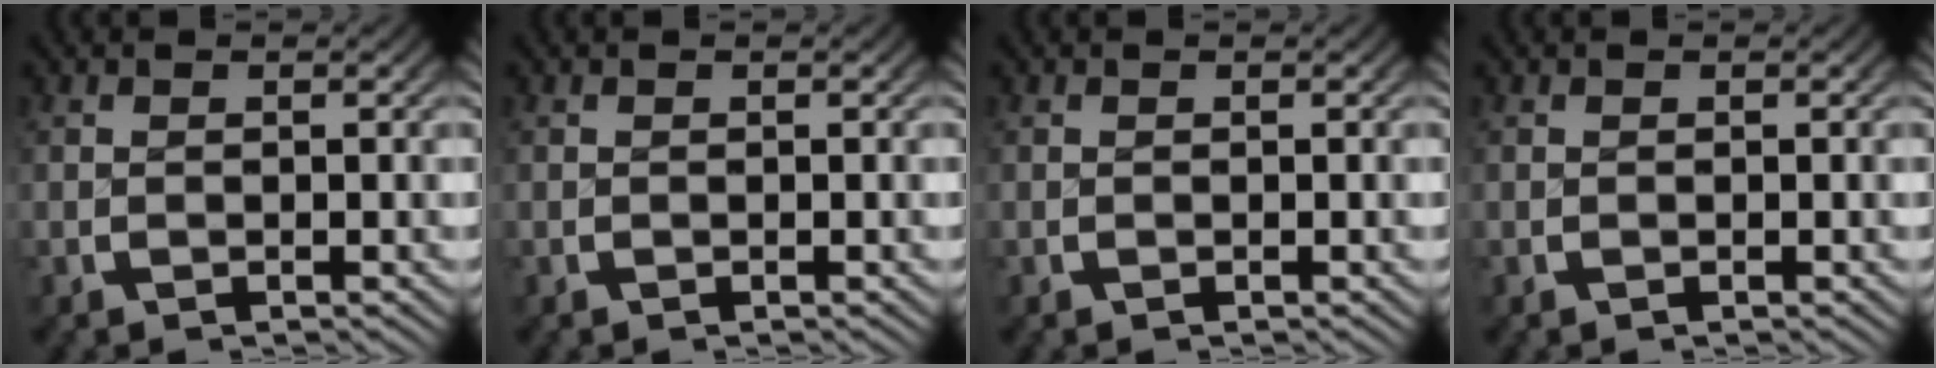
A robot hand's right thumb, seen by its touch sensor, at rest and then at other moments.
{"total": 0.0}
{"total": 0.0}
{"total": 0.0}